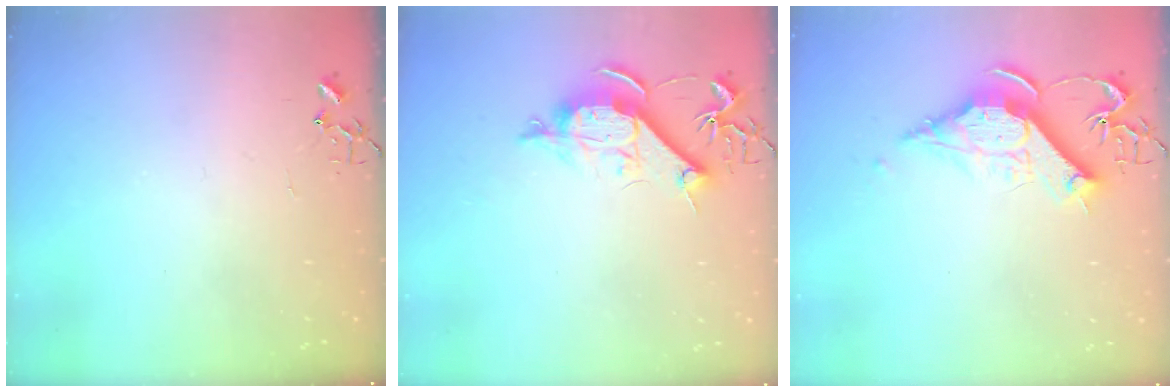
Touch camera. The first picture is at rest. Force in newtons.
{"total": 10.4, "press": 10.4, "slide": 0.7}
{"total": 12.6, "press": 12.5, "slide": 1.3}